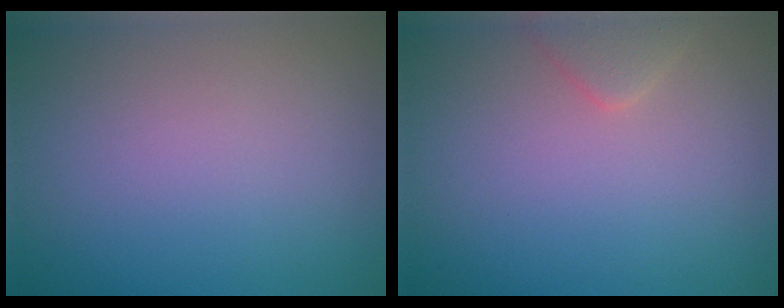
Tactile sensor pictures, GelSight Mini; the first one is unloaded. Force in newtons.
{"total": 1.7, "press": 1.7, "slide": 0.1}